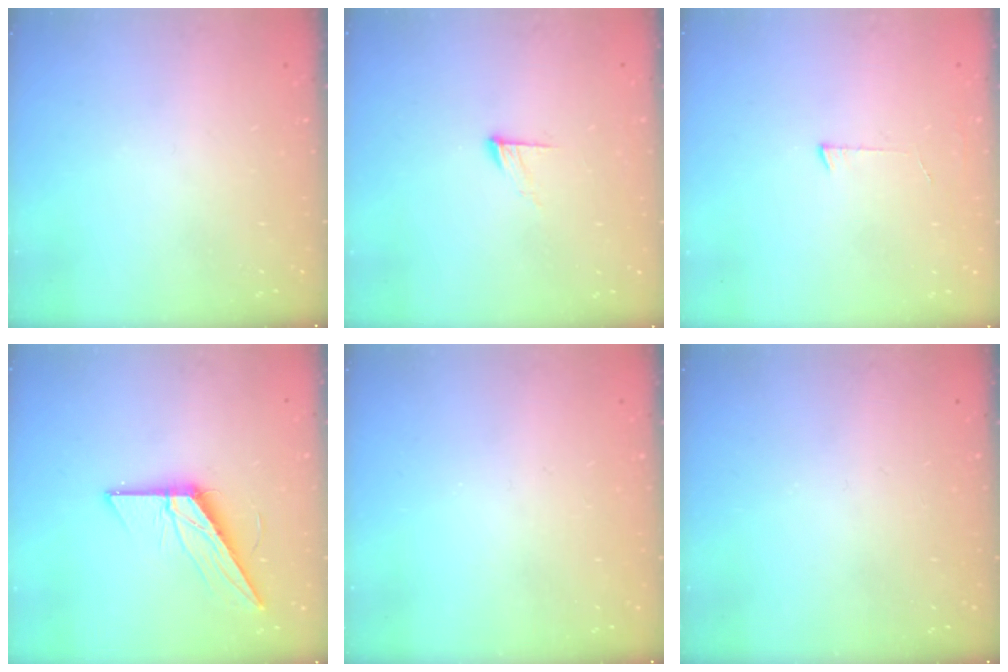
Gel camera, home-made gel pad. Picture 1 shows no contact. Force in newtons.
{"total": 6.8, "press": 6.8, "slide": 0.6}
{"total": 3.0, "press": 3.0, "slide": 0.3}
{"total": 13.8, "press": 13.8, "slide": 0.4}
{"total": 0.0}
{"total": 0.0}